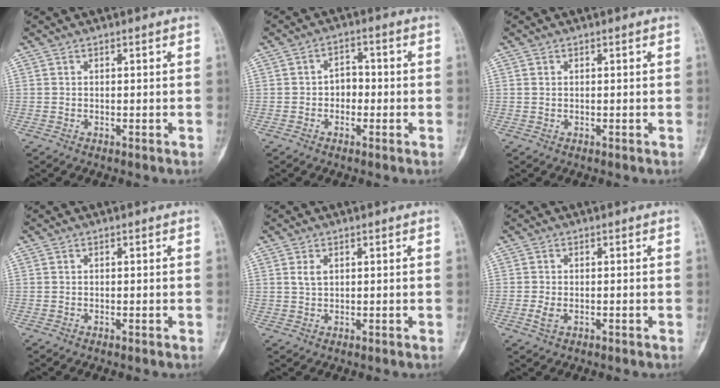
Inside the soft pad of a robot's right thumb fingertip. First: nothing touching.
{"total": 3.8, "force": [-0.6, 3.0, 2.3], "torque": [-0.010, 0.019, -0.019]}
{"total": 0.5, "force": [0.2, 0.4, 0.2], "torque": [0.000, 0.002, 0.005]}
{"total": 0.0}
{"total": 1.9, "force": [0.8, 1.1, 1.2], "torque": [-0.020, 0.004, 0.020]}
{"total": 2.3, "force": [-0.6, 1.4, 1.7], "torque": [-0.038, 0.001, -0.012]}